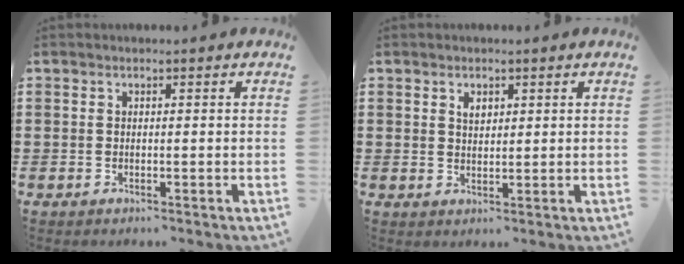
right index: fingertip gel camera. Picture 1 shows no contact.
{"total": 0.7, "force": [0.5, 0.3, -0.5], "torque": [0.018, -0.002, 0.008]}